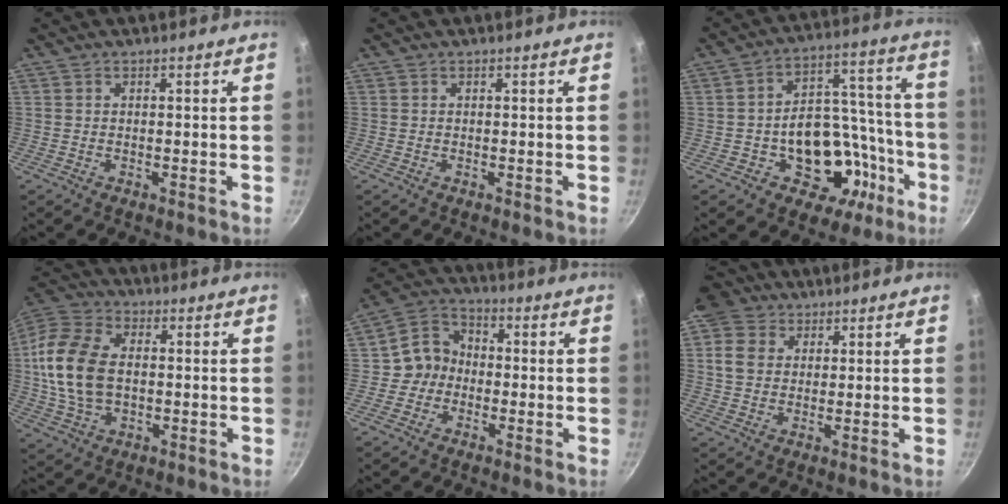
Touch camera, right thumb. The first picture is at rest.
{"total": 0.0}
{"total": 18.6, "force": [-7.0, 13.5, 10.7], "torque": [-0.102, 0.073, -0.081]}
{"total": 15.9, "force": [0.3, 10.5, 11.9], "torque": [-0.223, 0.017, -0.005]}
{"total": 7.3, "force": [-1.4, 6.6, 2.8], "torque": [-0.012, 0.025, -0.044]}
{"total": 7.3, "force": [2.6, 5.9, 3.4], "torque": [-0.034, 0.003, 0.039]}